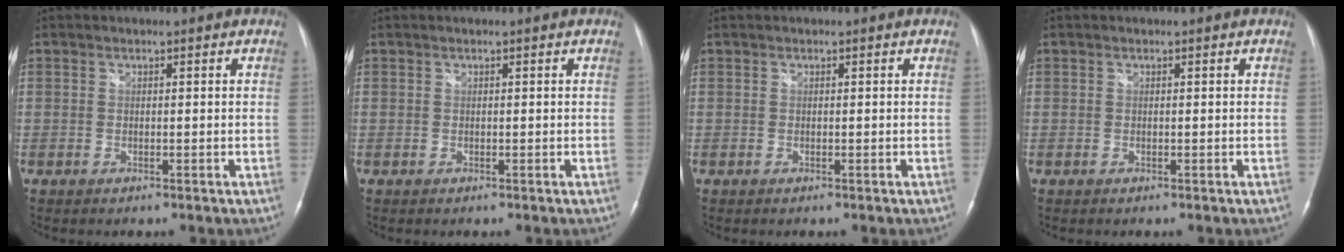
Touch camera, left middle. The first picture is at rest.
{"total": 0.0}
{"total": 0.0}
{"total": 0.0}